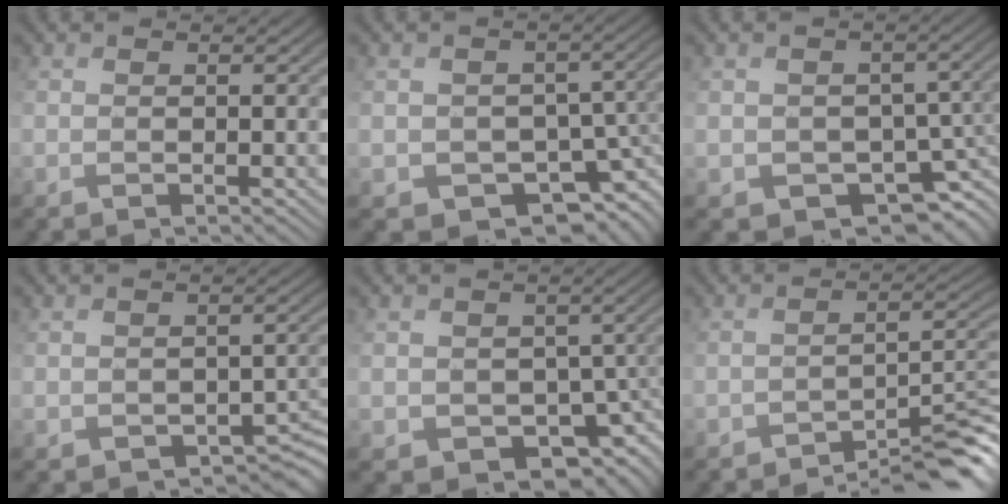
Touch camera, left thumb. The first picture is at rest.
{"total": 8.2, "force": [-2.9, 6.4, 4.2], "torque": [-0.062, -0.024, -0.037]}
{"total": 7.5, "force": [-2.2, 6.1, 3.8], "torque": [-0.059, -0.025, -0.025]}
{"total": 4.9, "force": [-2.6, 3.5, 2.2], "torque": [-0.024, -0.023, -0.035]}
{"total": 6.6, "force": [-1.9, 5.4, 3.4], "torque": [-0.048, -0.022, -0.026]}
{"total": 6.0, "force": [-4.8, 1.2, 3.5], "torque": [-0.030, 0.003, -0.073]}